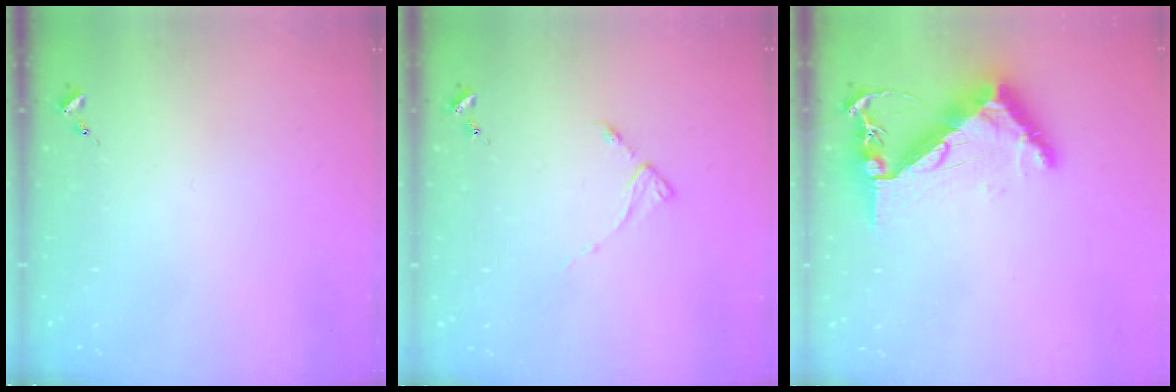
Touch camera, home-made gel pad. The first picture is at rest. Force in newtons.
{"total": 2.7, "press": 2.7, "slide": 0.4}
{"total": 9.0, "press": 8.9, "slide": 0.6}